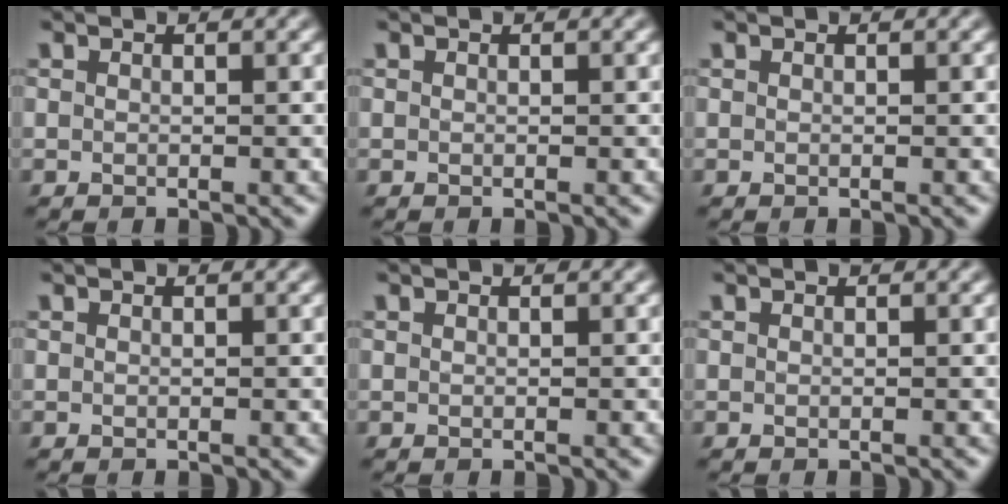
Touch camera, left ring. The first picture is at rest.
{"total": 0.0}
{"total": 0.0}
{"total": 0.0}
{"total": 0.0}
{"total": 0.0}